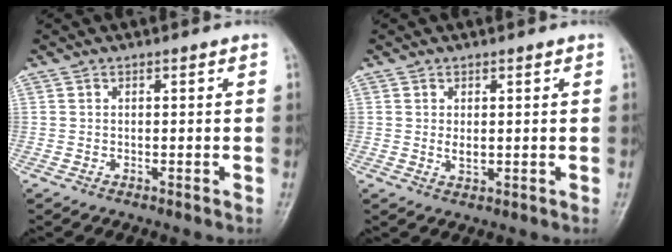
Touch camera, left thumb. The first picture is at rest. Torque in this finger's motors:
{"motor_torque": [0.32, 0.44, 0.61, 0.10, 0.01]}